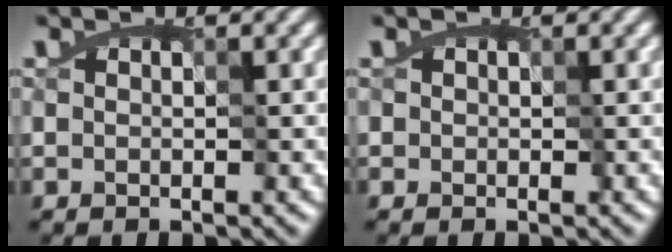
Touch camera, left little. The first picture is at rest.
{"total": 0.0}